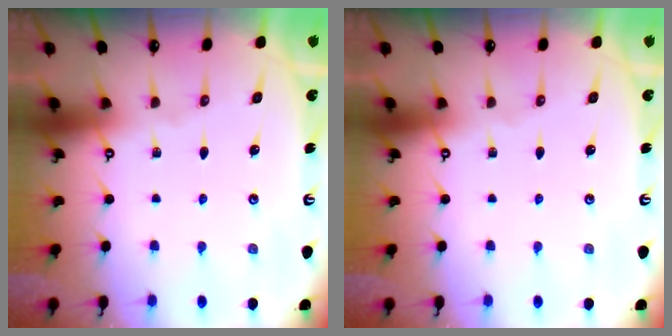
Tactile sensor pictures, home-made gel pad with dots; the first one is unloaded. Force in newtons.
{"total": 0.0}